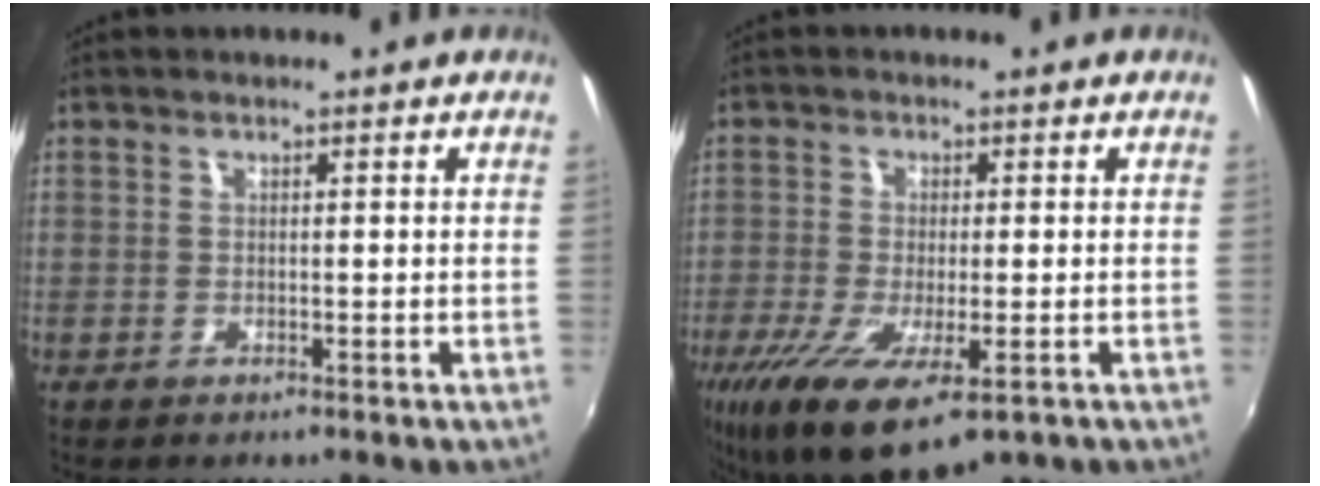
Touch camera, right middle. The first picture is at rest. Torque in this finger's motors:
{"motor_torque": [1.50, -0.64, 0.36, 0.21]}